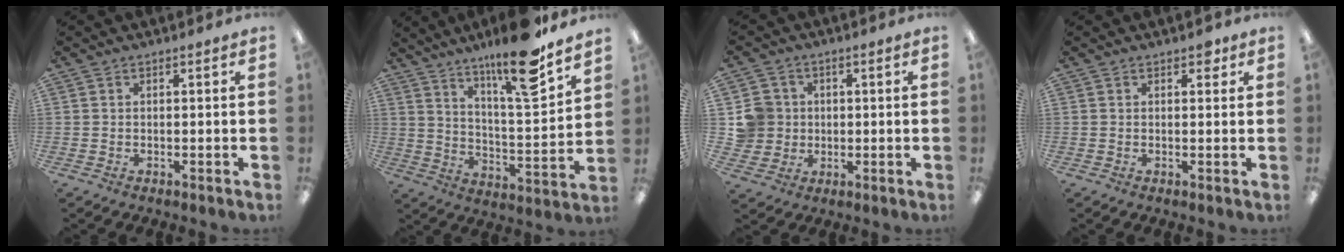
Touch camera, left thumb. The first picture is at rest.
{"total": 16.9, "force": [12.9, 2.6, 10.6], "torque": [-0.174, -0.084, 0.206]}
{"total": 8.1, "force": [1.0, 7.9, 1.5], "torque": [-0.049, 0.009, 0.024]}
{"total": 2.5, "force": [1.4, 1.4, 1.5], "torque": [-0.008, -0.006, 0.019]}